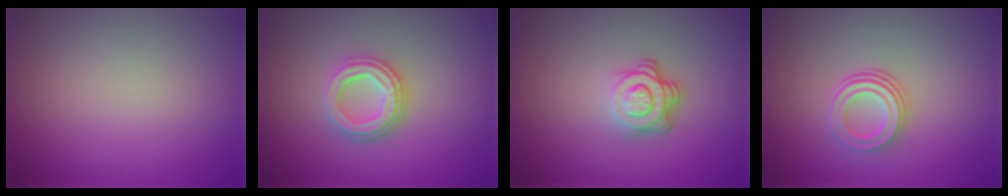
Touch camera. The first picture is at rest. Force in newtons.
{"total": 3.7, "press": 3.0, "slide": 2.1}
{"total": 3.9, "press": 2.7, "slide": 2.8}
{"total": 3.0, "press": 2.2, "slide": 2.1}